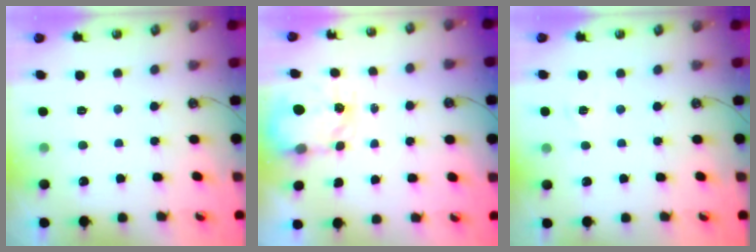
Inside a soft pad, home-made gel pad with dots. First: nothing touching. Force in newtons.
{"total": 3.4, "press": 3.4, "slide": 0.4}
{"total": 3.0, "press": 2.9, "slide": 0.4}